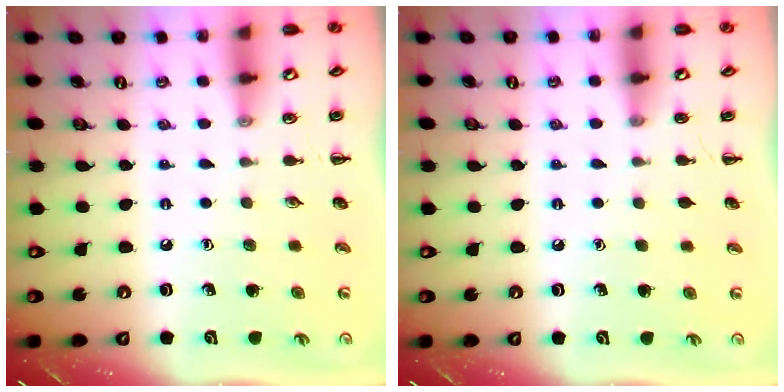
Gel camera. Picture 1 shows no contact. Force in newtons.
{"total": 0.0}